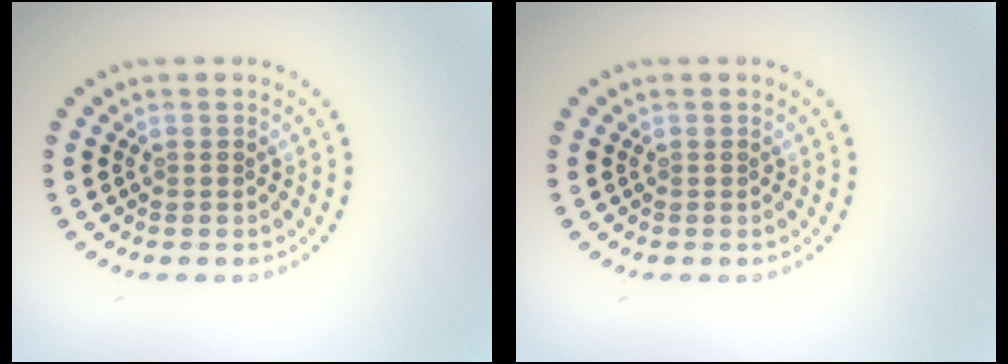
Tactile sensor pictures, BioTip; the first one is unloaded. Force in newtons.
{"total": 0.0}